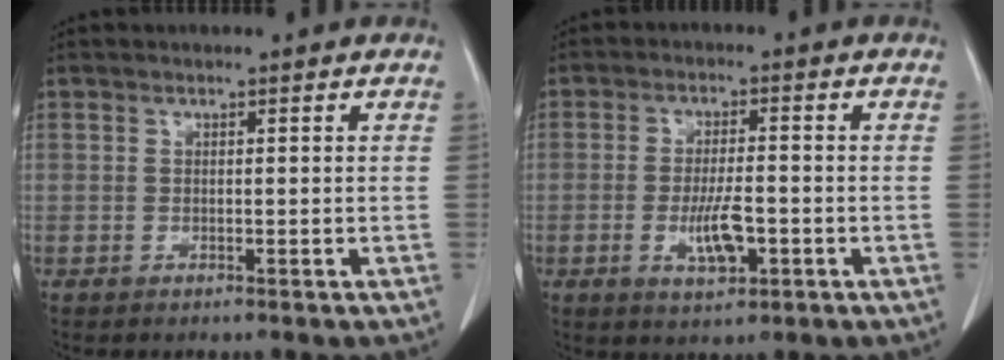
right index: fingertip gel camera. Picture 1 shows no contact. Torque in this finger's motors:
{"motor_torque": [0.03, -0.02, -0.01, 0.01]}